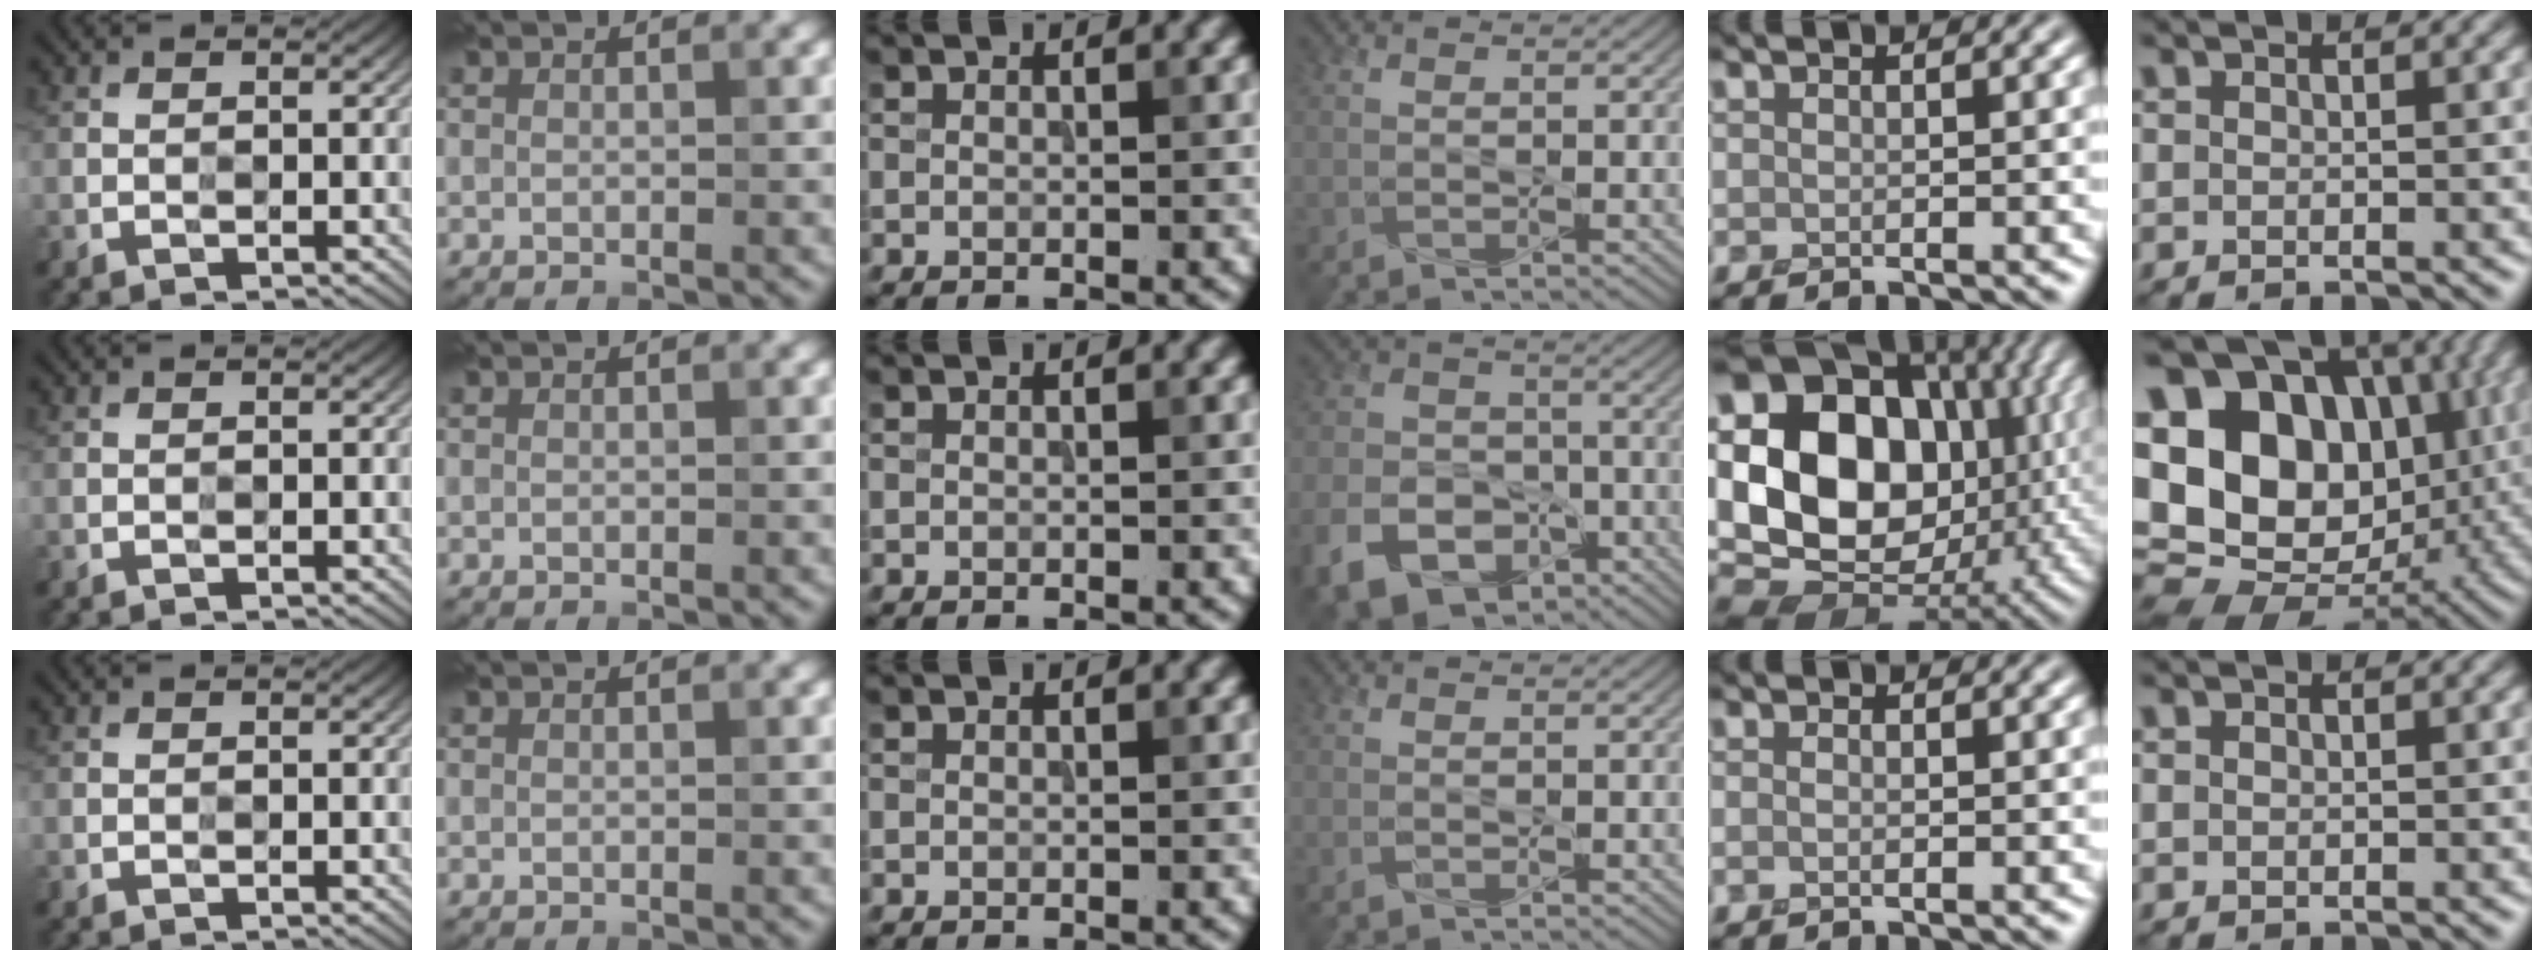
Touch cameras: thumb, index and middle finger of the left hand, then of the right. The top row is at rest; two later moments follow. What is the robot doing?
{"motion": "press", "object": "memory foam"}